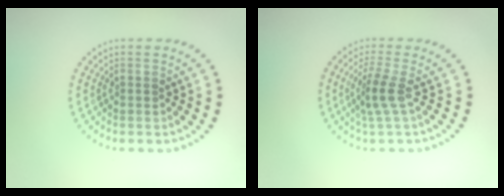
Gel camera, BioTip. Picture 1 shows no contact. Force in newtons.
{"total": 2.4, "press": 1.7, "slide": 1.7}